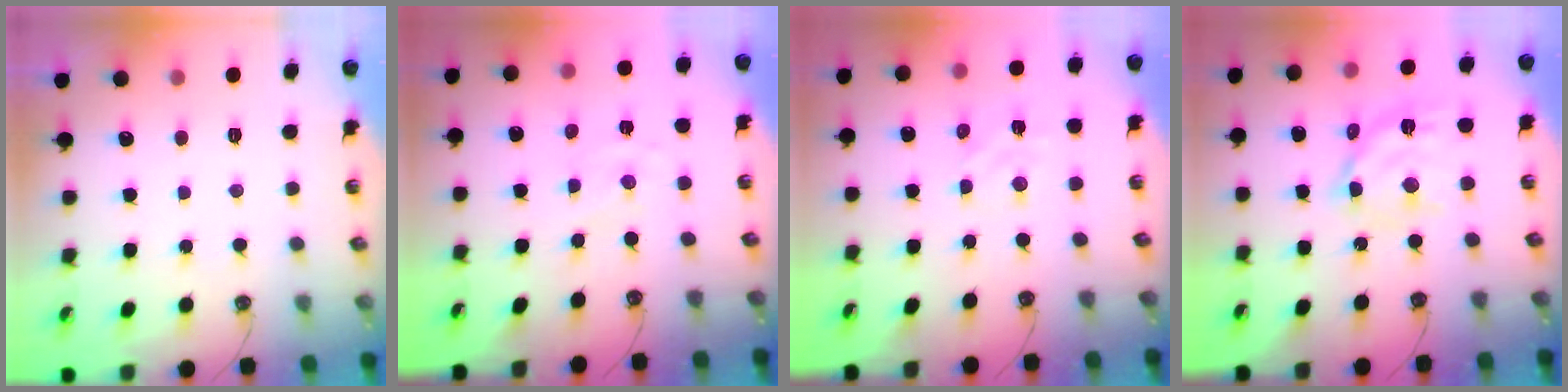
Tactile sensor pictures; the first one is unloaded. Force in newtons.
{"total": 0.0}
{"total": 2.8, "press": 2.8, "slide": 0.4}
{"total": 12.9, "press": 12.9, "slide": 1.2}